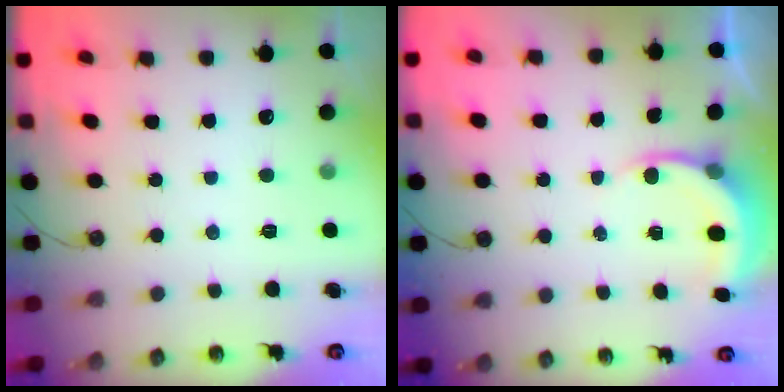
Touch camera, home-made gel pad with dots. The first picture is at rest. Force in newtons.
{"total": 5.6, "press": 5.6, "slide": 0.5}